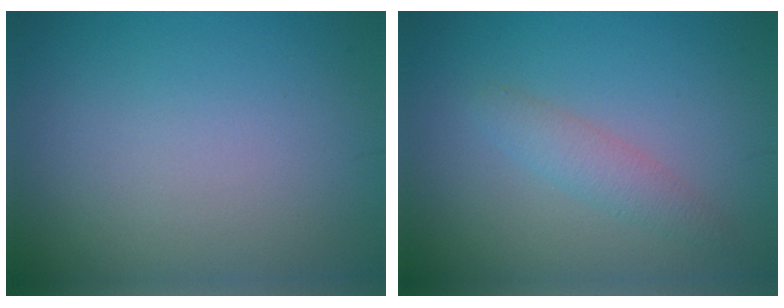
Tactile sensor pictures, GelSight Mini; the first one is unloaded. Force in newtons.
{"total": 2.0, "press": 2.0, "slide": 0.1}